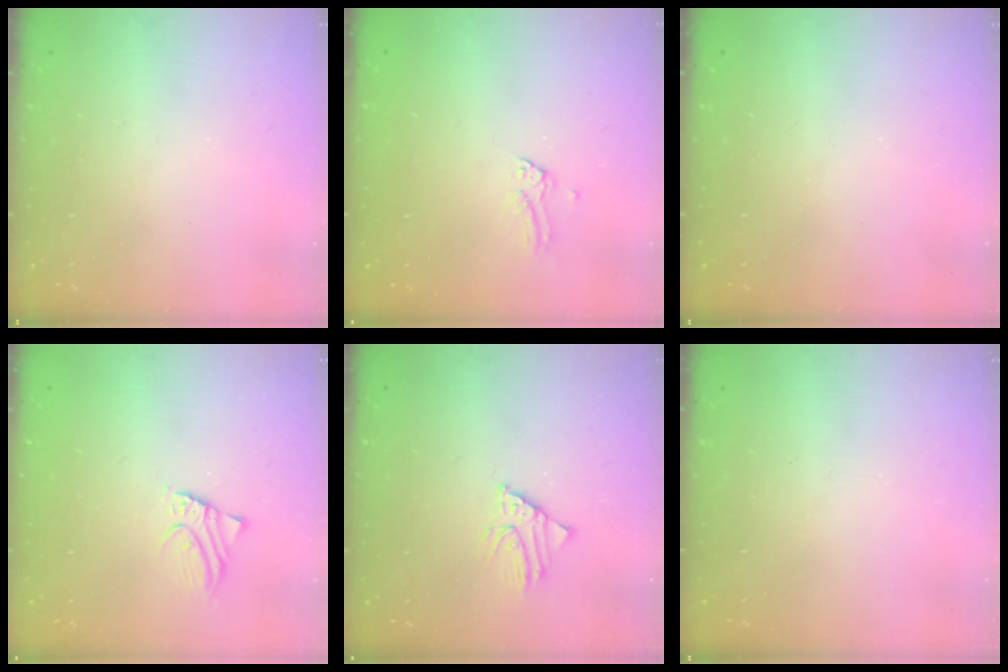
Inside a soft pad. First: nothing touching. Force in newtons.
{"total": 0.0}
{"total": 0.0}
{"total": 2.1, "press": 2.1, "slide": 0.1}
{"total": 2.5, "press": 2.5, "slide": 0.2}
{"total": 0.0}